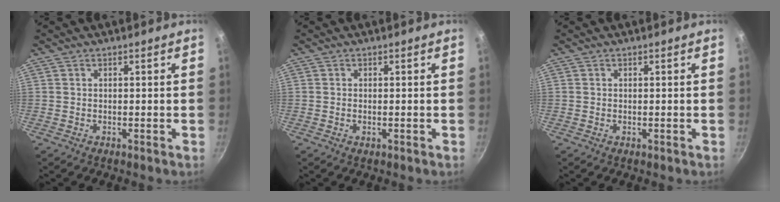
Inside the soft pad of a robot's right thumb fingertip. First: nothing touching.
{"total": 0.8, "force": [-0.2, 0.4, 0.7], "torque": [-0.014, 0.001, -0.003]}
{"total": 0.0}